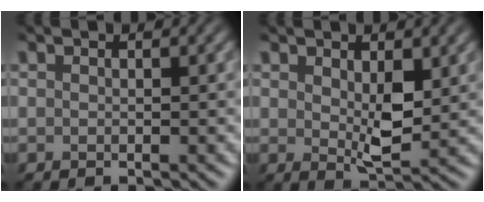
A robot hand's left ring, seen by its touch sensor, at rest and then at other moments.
{"total": 3.3, "force": [0.7, 1.6, 2.8], "torque": [-0.054, -0.006, 0.016]}